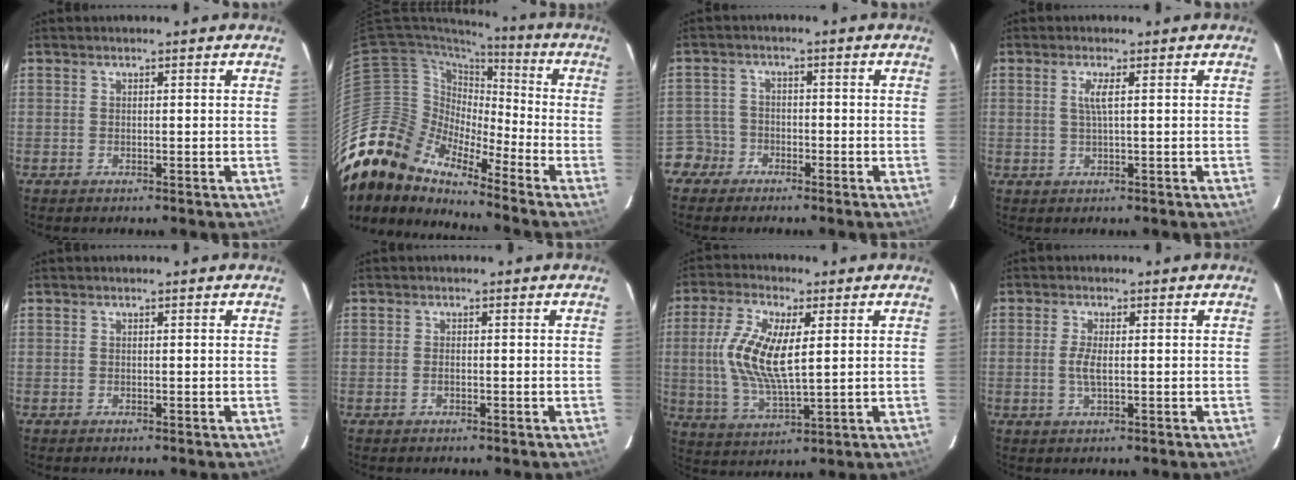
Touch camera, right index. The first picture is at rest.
{"total": 12.8, "force": [-11.5, 5.2, 2.5], "torque": [-0.046, 0.018, -0.242]}
{"total": 4.2, "force": [-2.5, 3.2, -0.6], "torque": [0.012, 0.021, -0.053]}
{"total": 2.2, "force": [0.6, -0.3, 2.1], "torque": [-0.041, -0.002, 0.013]}
{"total": 0.0}
{"total": 0.8, "force": [-0.3, 0.4, 0.6], "torque": [-0.013, 0.001, -0.006]}
{"total": 12.9, "force": [1.9, 4.8, 11.8], "torque": [-0.235, 0.001, 0.039]}
{"total": 3.0, "force": [0.0, 0.8, 2.9], "torque": [-0.057, -0.003, -0.002]}